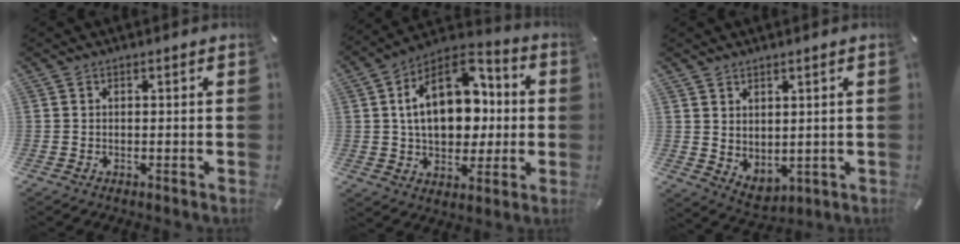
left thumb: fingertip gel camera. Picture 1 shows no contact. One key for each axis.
{"total": 18.8, "fx": 2.8, "fy": 13.3, "fz": 13.1, "tx": -0.218, "ty": -0.010, "tz": 0.051}
{"total": 4.3, "fx": 3.4, "fy": 2.7, "fz": 0.1, "tx": -0.001, "ty": -0.026, "tz": 0.065}